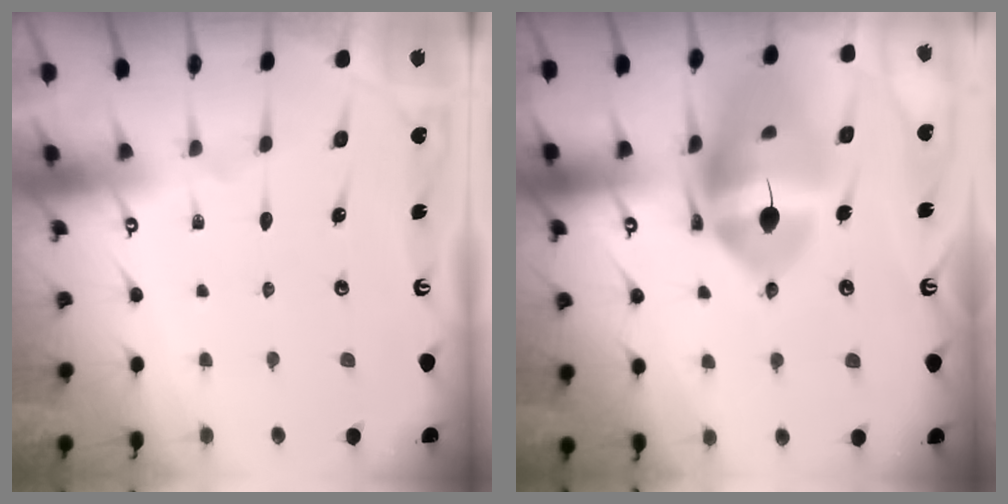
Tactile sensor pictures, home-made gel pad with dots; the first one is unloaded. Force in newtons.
{"total": 19.9, "press": 19.8, "slide": 2.2}